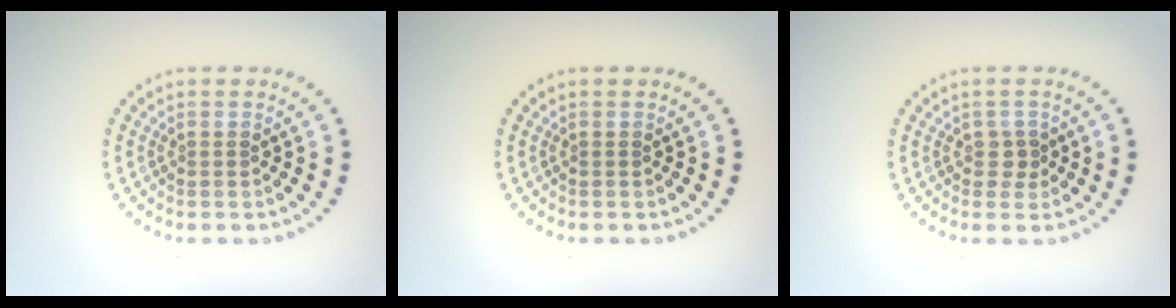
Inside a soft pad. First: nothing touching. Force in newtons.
{"total": 0.0}
{"total": 1.2, "press": 1.0, "slide": 0.5}